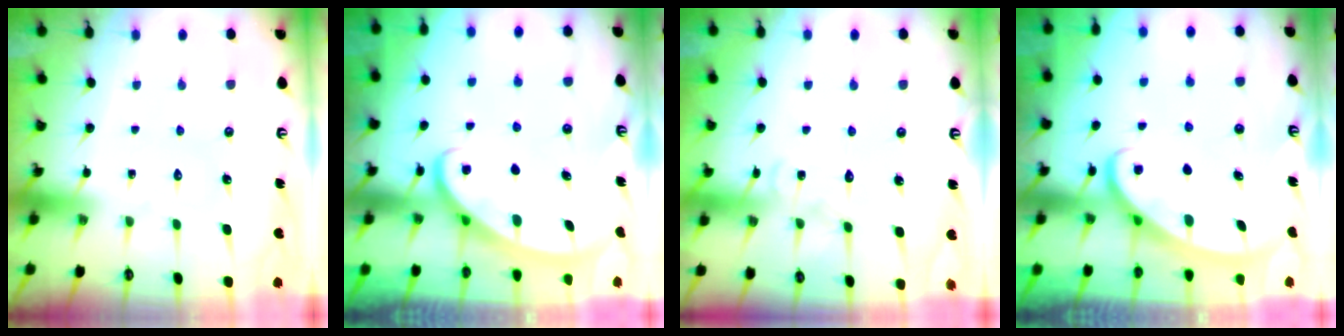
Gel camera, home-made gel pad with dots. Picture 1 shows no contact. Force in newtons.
{"total": 2.7, "press": 2.6, "slide": 0.3}
{"total": 7.2, "press": 7.2, "slide": 0.6}
{"total": 2.7, "press": 2.6, "slide": 0.3}